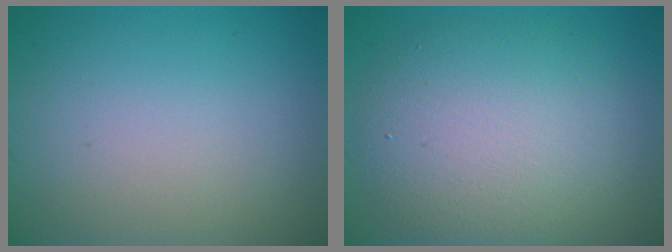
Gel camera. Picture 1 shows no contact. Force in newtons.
{"total": 8.1, "press": 8.0, "slide": 0.5}